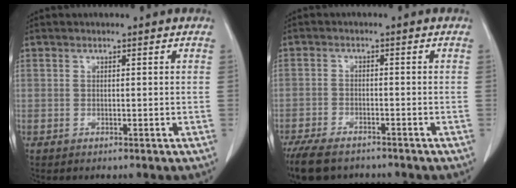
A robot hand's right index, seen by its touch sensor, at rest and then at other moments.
{"total": 8.5, "force": [-6.7, 3.2, 4.0], "torque": [-0.070, -0.012, -0.108]}